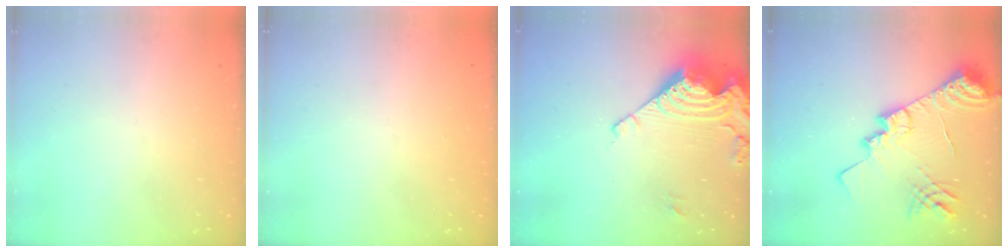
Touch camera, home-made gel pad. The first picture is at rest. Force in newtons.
{"total": 1.4, "press": 1.2, "slide": 0.7}
{"total": 13.1, "press": 13.0, "slide": 1.4}
{"total": 19.2, "press": 19.1, "slide": 1.6}